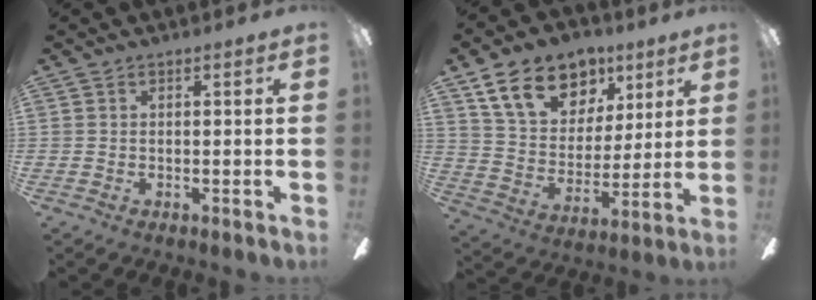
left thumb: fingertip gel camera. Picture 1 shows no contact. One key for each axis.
{"total": 17.1, "fx": 10.1, "fy": 11.3, "fz": 7.8, "tx": -0.137, "ty": -0.037, "tz": 0.190}